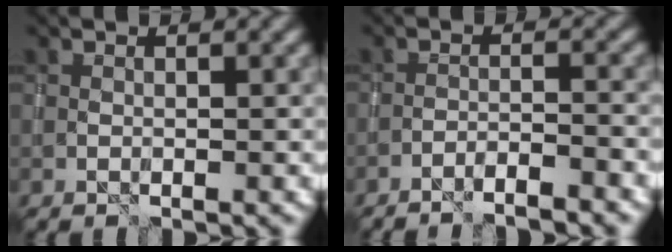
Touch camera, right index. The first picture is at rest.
{"total": 3.3, "force": [-2.9, 0.3, 1.5], "torque": [-0.022, 0.007, -0.049]}